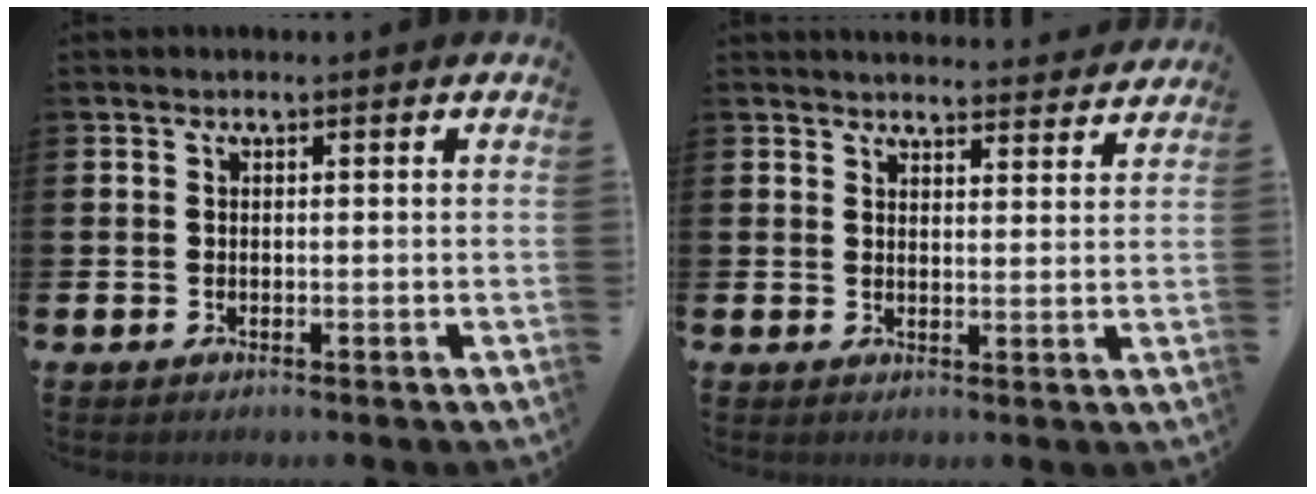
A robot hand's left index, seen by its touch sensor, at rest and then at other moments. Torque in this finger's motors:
{"motor_torque": [0.93, -1.21, 0.24, 0.07]}